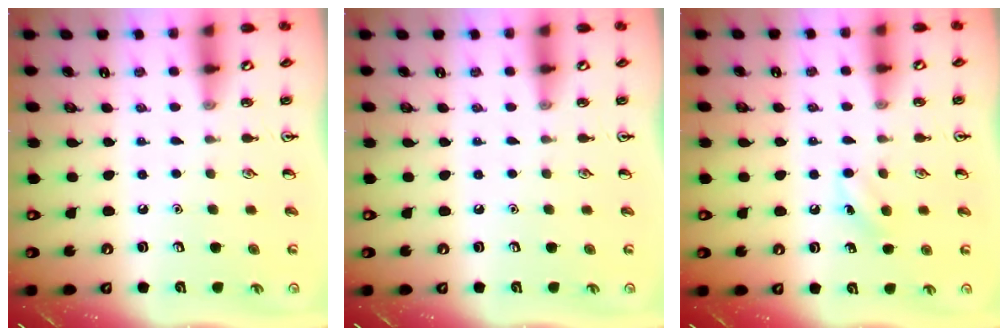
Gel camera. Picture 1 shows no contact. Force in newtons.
{"total": 0.0}
{"total": 5.8, "press": 5.5, "slide": 1.9}